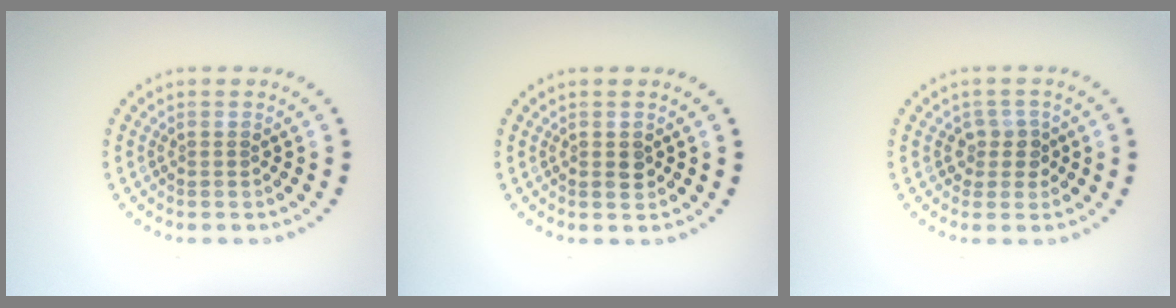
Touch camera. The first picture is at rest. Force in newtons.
{"total": 1.2, "press": 1.1, "slide": 0.3}
{"total": 2.0, "press": 1.6, "slide": 1.2}